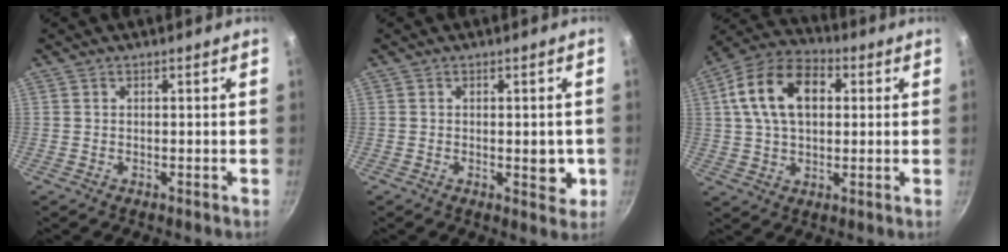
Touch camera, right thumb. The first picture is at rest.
{"total": 4.6, "force": [-0.6, 2.2, 4.0], "torque": [-0.038, -0.005, -0.006]}
{"total": 15.2, "force": [3.4, 9.8, 11.1], "torque": [-0.178, 0.020, 0.044]}